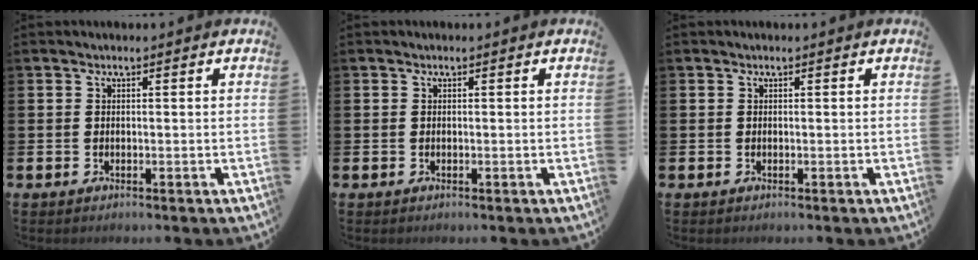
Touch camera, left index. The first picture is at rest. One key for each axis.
{"total": 0.0}
{"total": 0.0}